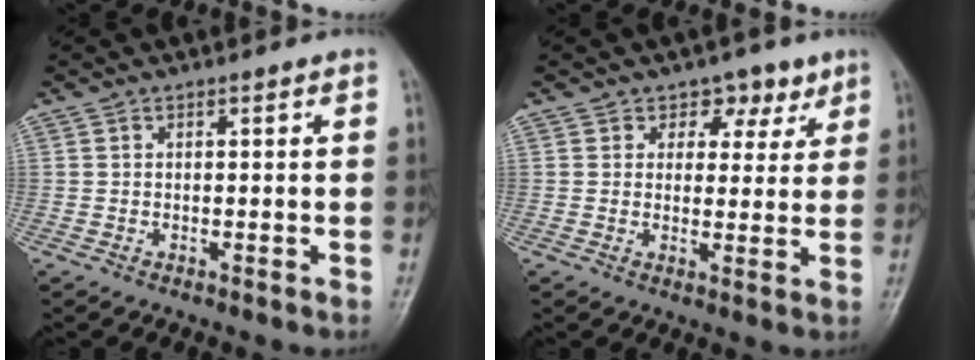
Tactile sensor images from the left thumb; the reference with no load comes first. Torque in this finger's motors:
{"motor_torque": [-0.24, 0.02, -0.27, -0.26, -0.03]}